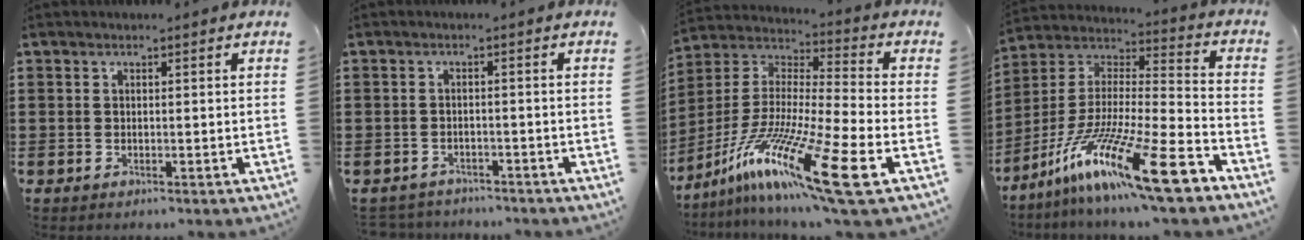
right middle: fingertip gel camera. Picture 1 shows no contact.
{"total": 1.8, "force": [-1.8, 0.4, -0.2], "torque": [-0.004, 0.000, -0.041]}
{"total": 17.4, "force": [-11.0, 0.8, 13.5], "torque": [-0.284, -0.005, -0.206]}
{"total": 16.9, "force": [-11.9, 0.7, 12.0], "torque": [-0.231, 0.009, -0.218]}